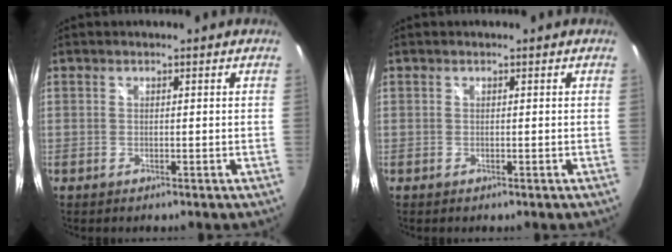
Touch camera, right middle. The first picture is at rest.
{"total": 0.0}